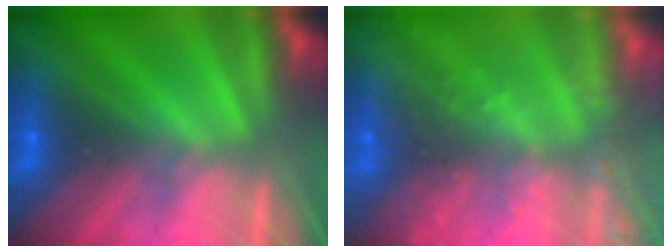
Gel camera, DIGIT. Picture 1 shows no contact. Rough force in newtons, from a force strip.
{"total": 6.9}